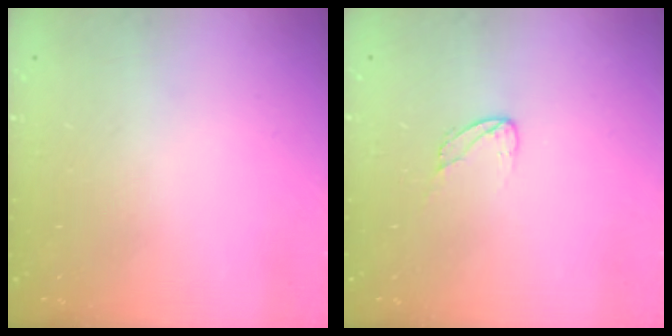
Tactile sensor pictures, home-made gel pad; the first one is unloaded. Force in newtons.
{"total": 2.9, "press": 2.9, "slide": 0.2}